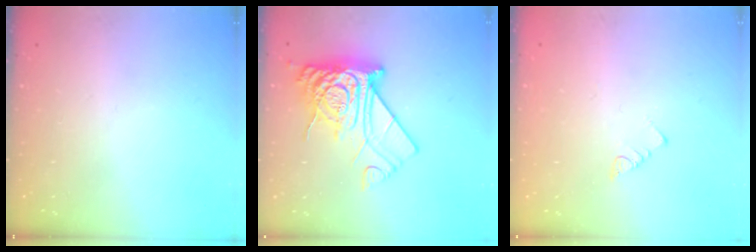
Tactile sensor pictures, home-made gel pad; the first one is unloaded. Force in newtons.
{"total": 15.8, "press": 15.8, "slide": 1.6}
{"total": 3.0, "press": 3.0, "slide": 0.2}